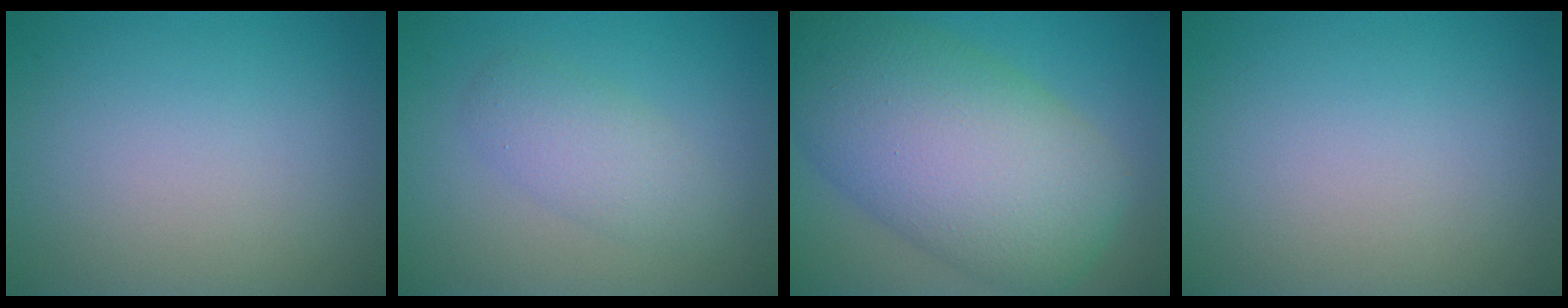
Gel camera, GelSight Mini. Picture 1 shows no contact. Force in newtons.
{"total": 2.9, "press": 2.9, "slide": 0.0}
{"total": 12.8, "press": 12.8, "slide": 0.3}
{"total": 0.0}